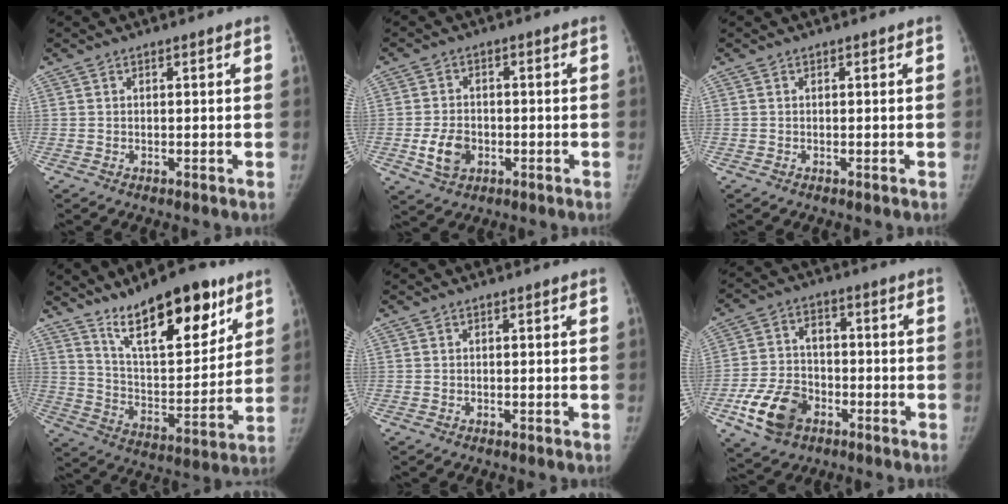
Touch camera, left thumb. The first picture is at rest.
{"total": 6.4, "force": [-1.8, 4.8, 3.9], "torque": [-0.060, 0.006, -0.029]}
{"total": 0.0}
{"total": 20.3, "force": [13.2, 7.3, 13.5], "torque": [-0.168, -0.076, 0.225]}
{"total": 0.0}
{"total": 12.4, "force": [-5.3, 8.9, 6.9], "torque": [-0.110, 0.021, -0.095]}